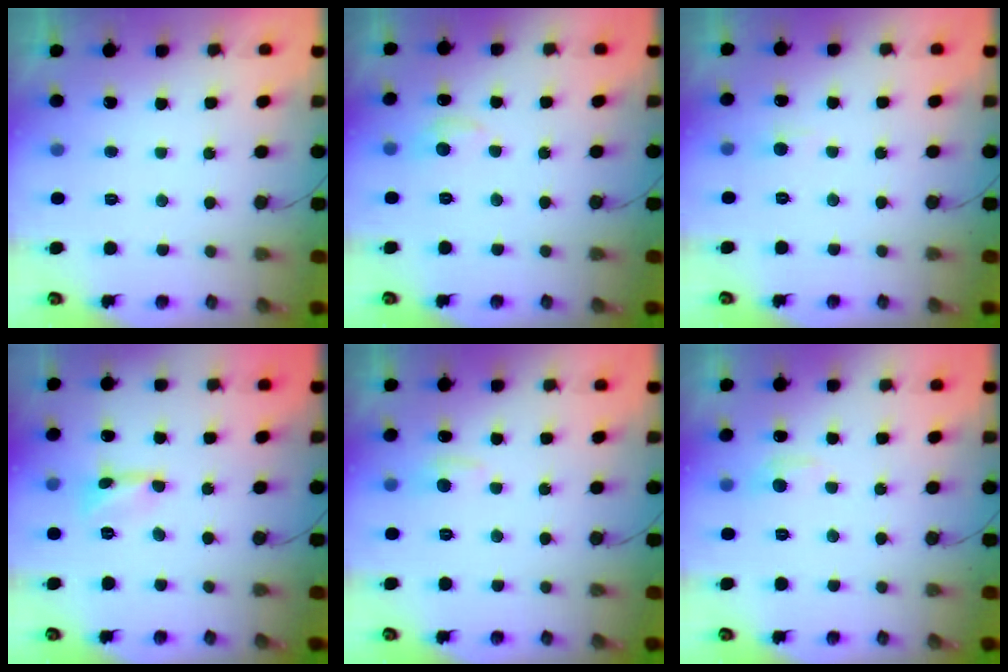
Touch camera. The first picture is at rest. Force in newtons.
{"total": 6.2, "press": 6.1, "slide": 0.9}
{"total": 3.1, "press": 3.0, "slide": 0.4}
{"total": 2.4, "press": 2.4, "slide": 0.2}
{"total": 5.2, "press": 5.2, "slide": 0.6}
{"total": 6.1, "press": 6.0, "slide": 0.9}